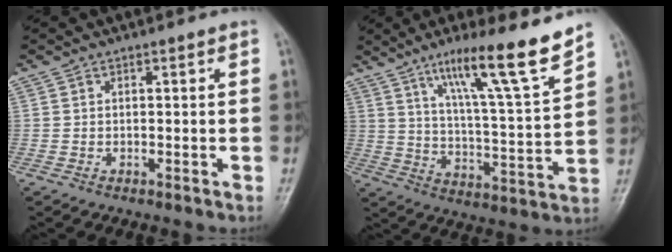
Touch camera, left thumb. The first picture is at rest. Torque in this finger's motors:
{"motor_torque": [0.46, 0.27, 1.22, -1.55, 0.11]}